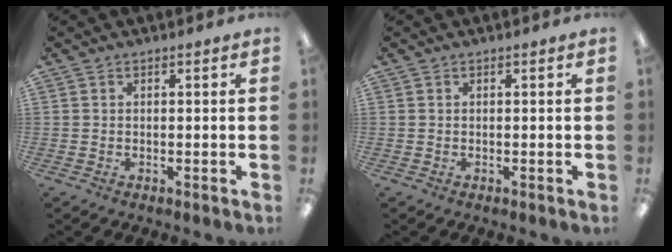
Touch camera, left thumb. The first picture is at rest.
{"total": 0.0}